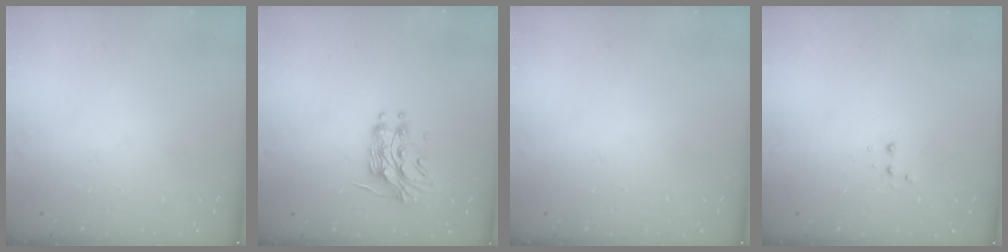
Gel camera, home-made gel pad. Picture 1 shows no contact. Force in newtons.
{"total": 11.8, "press": 11.8, "slide": 0.6}
{"total": 0.0}
{"total": 2.5, "press": 2.4, "slide": 0.8}